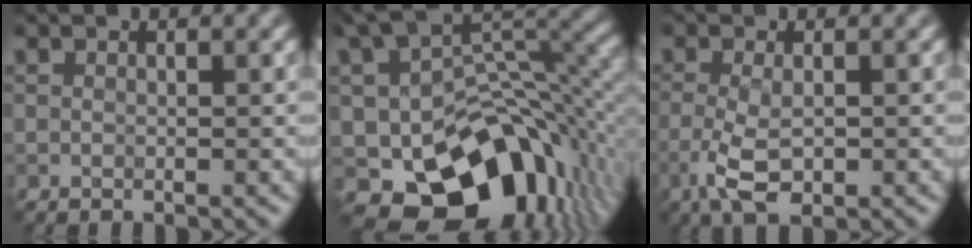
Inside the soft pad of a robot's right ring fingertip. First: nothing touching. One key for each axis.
{"total": 14.0, "fx": -4.3, "fy": 9.5, "fz": 9.4, "tx": -0.143, "ty": -0.027, "tz": -0.045}
{"total": 3.4, "fx": -1.5, "fy": 1.2, "fz": 2.8, "tx": -0.063, "ty": -0.008, "tz": -0.027}